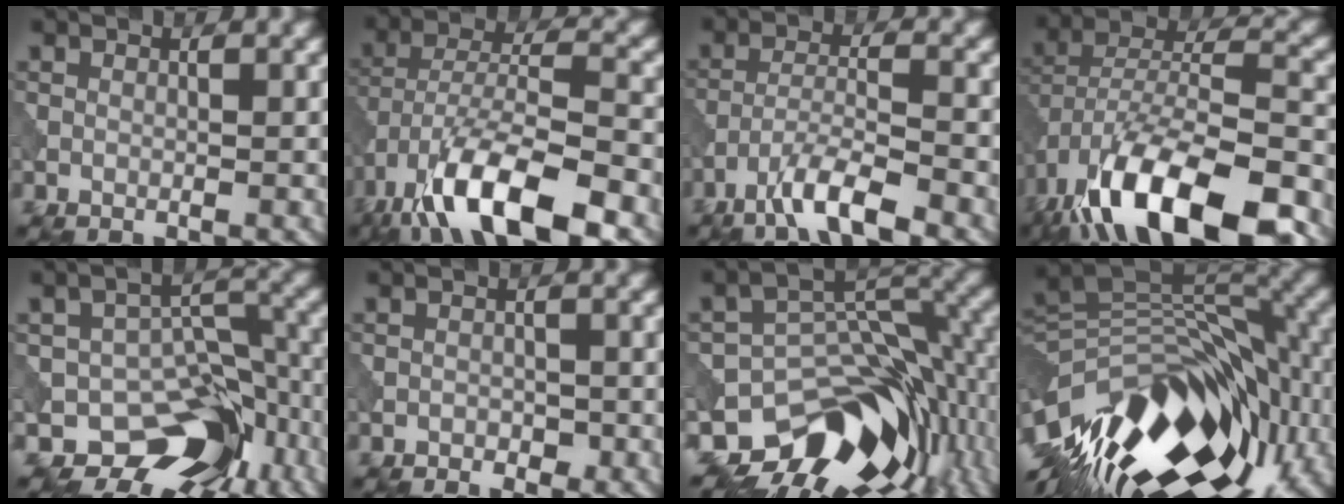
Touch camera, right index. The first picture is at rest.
{"total": 11.9, "force": [-7.3, 3.5, 8.6], "torque": [-0.154, 0.004, -0.140]}
{"total": 5.2, "force": [-3.8, 0.7, 3.5], "torque": [-0.064, 0.002, -0.078]}
{"total": 16.0, "force": [-10.3, 5.8, 10.7], "torque": [-0.209, 0.001, -0.169]}
{"total": 9.7, "force": [-6.6, 5.9, 4.0], "torque": [-0.031, 0.006, -0.100]}
{"total": 1.3, "force": [-1.0, 0.7, 0.5], "torque": [-0.004, 0.001, -0.018]}
{"total": 13.2, "force": [-7.9, 7.8, 7.2], "torque": [-0.114, 0.002, -0.128]}
{"total": 16.8, "force": [-6.8, 8.3, 12.9], "torque": [-0.232, 0.028, -0.142]}